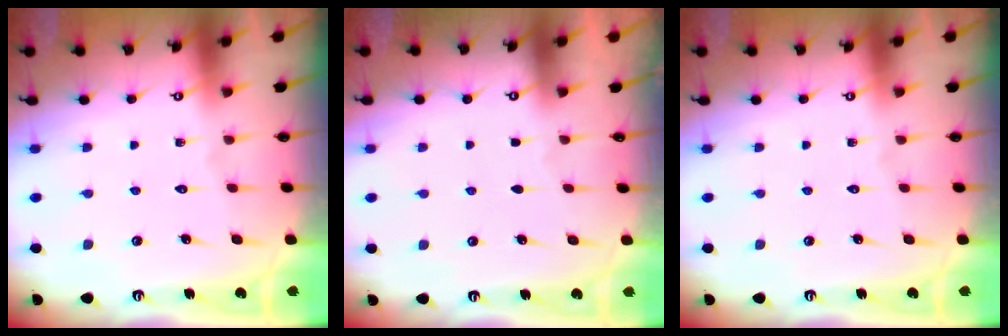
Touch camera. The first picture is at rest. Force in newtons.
{"total": 0.9, "press": 0.9, "slide": 0.1}
{"total": 0.0}